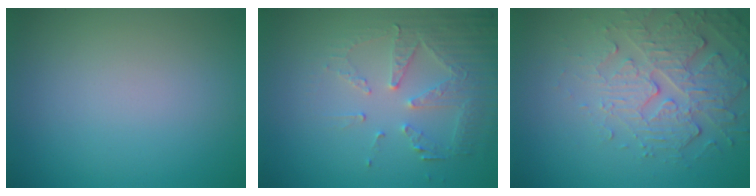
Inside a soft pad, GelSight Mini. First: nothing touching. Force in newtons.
{"total": 5.2, "press": 3.6, "slide": 3.8}
{"total": 5.2, "press": 3.6, "slide": 3.7}